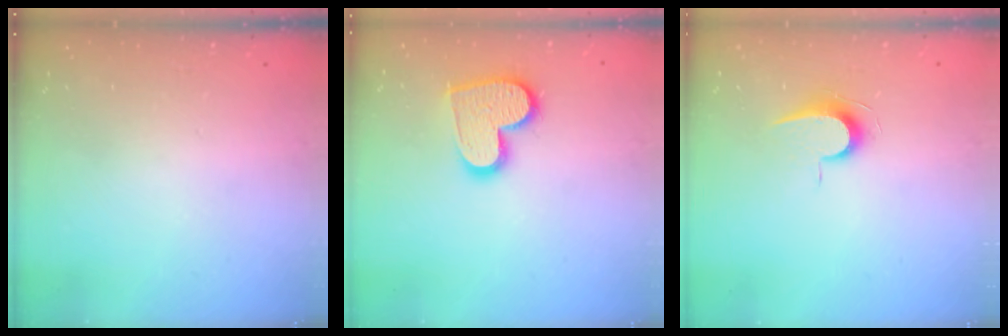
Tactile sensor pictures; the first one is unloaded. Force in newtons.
{"total": 13.8, "press": 13.8, "slide": 1.1}
{"total": 7.1, "press": 7.0, "slide": 0.7}